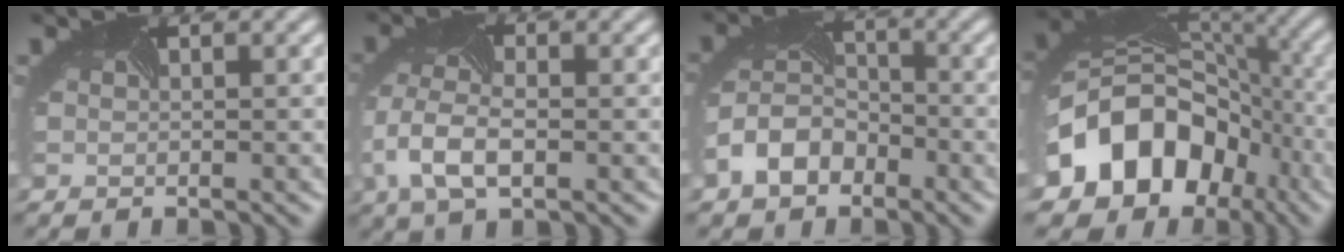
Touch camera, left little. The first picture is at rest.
{"total": 4.9, "force": [-1.3, 2.9, 3.7], "torque": [-0.101, 0.004, -0.030]}
{"total": 4.3, "force": [-2.4, 3.1, 1.7], "torque": [-0.041, 0.005, -0.057]}
{"total": 11.9, "force": [-4.3, 9.6, 5.6], "torque": [-0.120, -0.007, -0.081]}